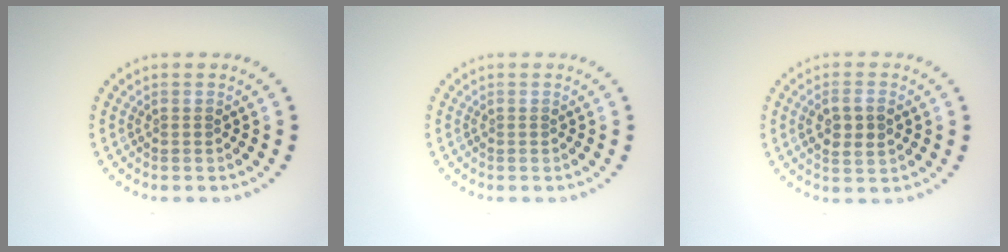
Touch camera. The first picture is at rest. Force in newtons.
{"total": 0.0}
{"total": 3.0, "press": 2.9, "slide": 0.6}